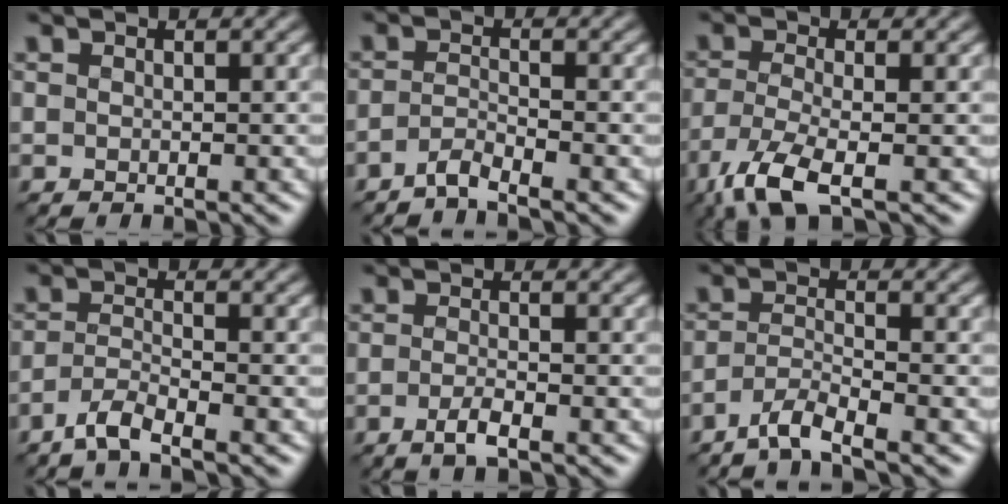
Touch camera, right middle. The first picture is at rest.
{"total": 1.6, "force": [-1.4, 0.2, 0.8], "torque": [-0.015, 0.005, -0.037]}
{"total": 5.2, "force": [-3.1, 1.5, 3.9], "torque": [-0.092, -0.011, -0.071]}
{"total": 2.5, "force": [-2.0, 0.3, 1.5], "torque": [-0.032, 0.003, -0.050]}
{"total": 1.7, "force": [-0.8, 0.5, 1.5], "torque": [-0.026, 0.005, -0.019]}
{"total": 2.9, "force": [-2.2, 0.3, 1.8], "torque": [-0.034, 0.004, -0.055]}